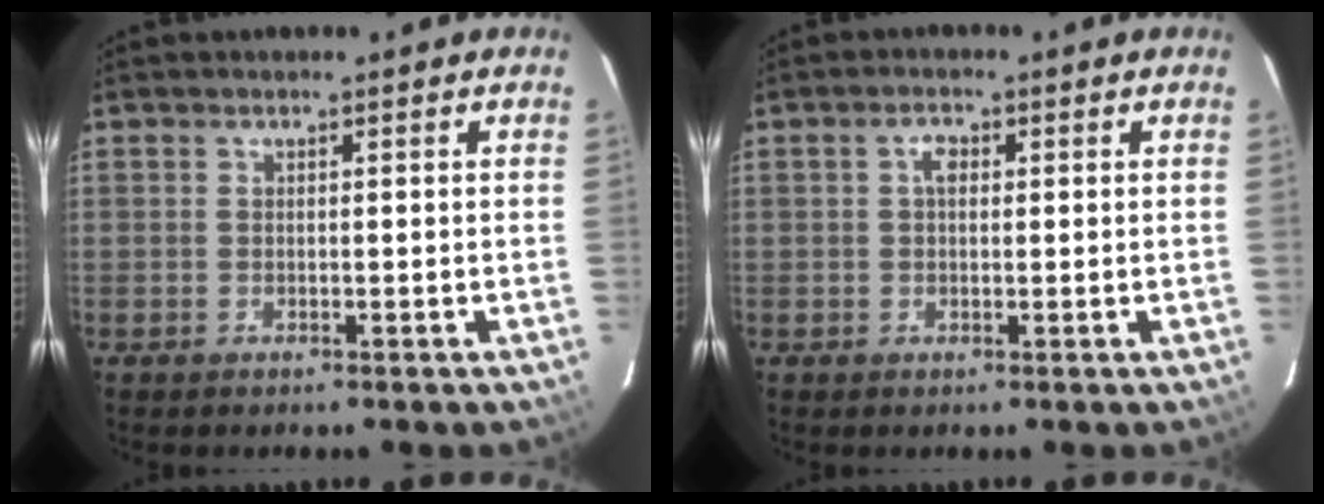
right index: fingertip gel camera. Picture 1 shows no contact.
{"total": 2.2, "force": [0.4, 1.4, 1.6], "torque": [-0.028, 0.008, 0.007]}